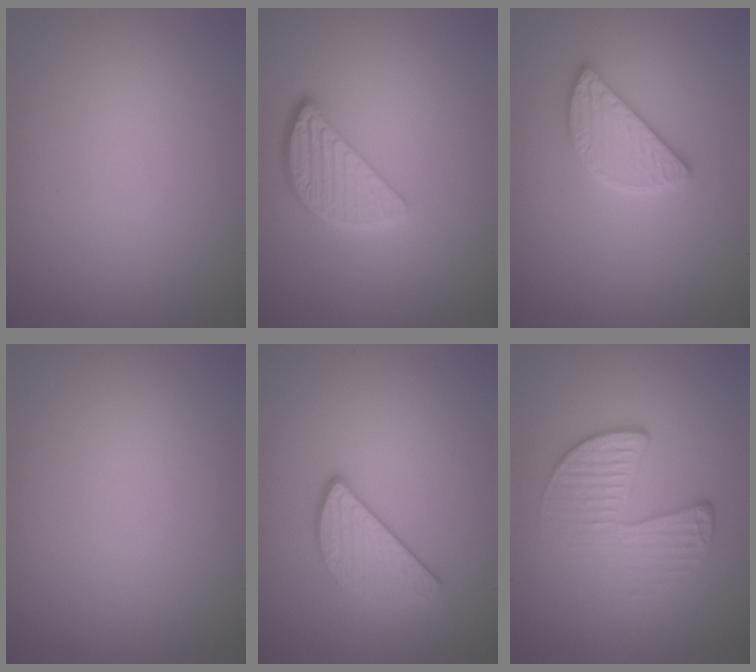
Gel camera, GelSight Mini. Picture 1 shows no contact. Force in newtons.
{"total": 3.6, "press": 3.0, "slide": 2.0}
{"total": 2.8, "press": 2.8, "slide": 0.5}
{"total": 0.0}
{"total": 3.0, "press": 2.6, "slide": 1.3}
{"total": 4.4, "press": 2.8, "slide": 3.4}